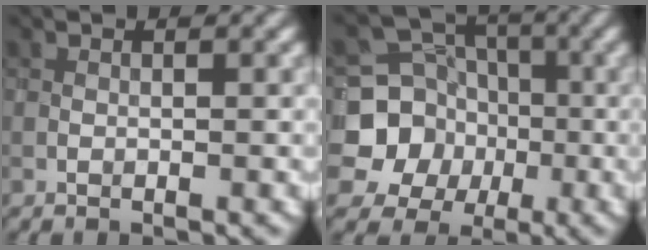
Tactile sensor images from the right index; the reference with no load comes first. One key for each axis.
{"total": 7.8, "fx": -1.5, "fy": 7.3, "fz": 2.2, "tx": -0.038, "ty": -0.004, "tz": -0.055}